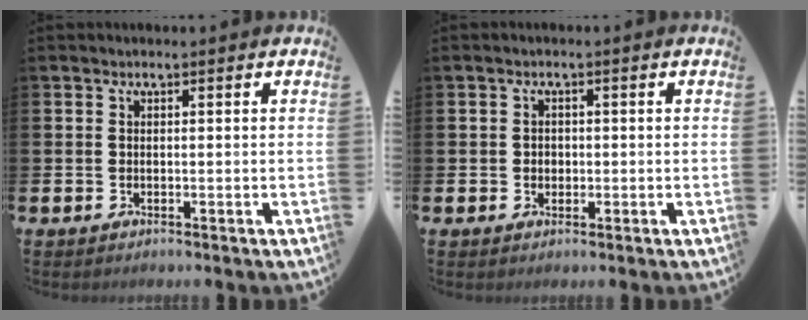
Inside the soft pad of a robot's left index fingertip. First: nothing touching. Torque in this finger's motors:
{"motor_torque": [0.49, -0.20, 0.03, 0.03]}